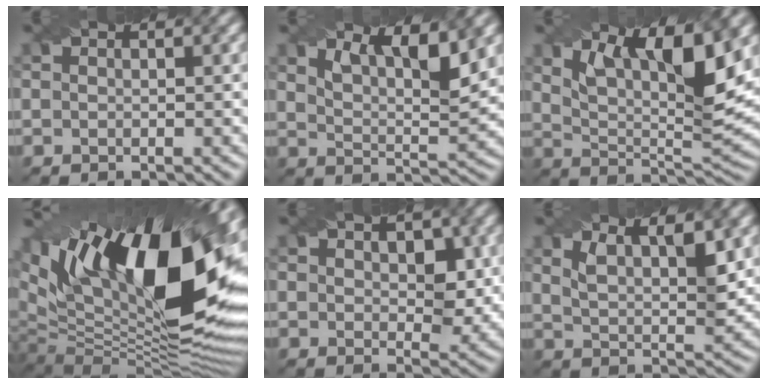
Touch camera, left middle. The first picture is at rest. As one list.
[{"total": 5.7, "force": [3.7, 1.5, 4.1], "torque": [-0.066, 0.004, 0.055]}, {"total": 9.9, "force": [4.8, 3.0, 8.1], "torque": [-0.143, -0.007, 0.086]}, {"total": 19.5, "force": [6.9, 9.1, 15.8], "torque": [-0.248, 0.015, 0.124]}, {"total": 4.0, "force": [1.0, 2.3, 3.0], "torque": [-0.039, -0.008, 0.017]}, {"total": 5.1, "force": [2.9, 1.7, 3.8], "torque": [-0.063, 0.003, 0.044]}]